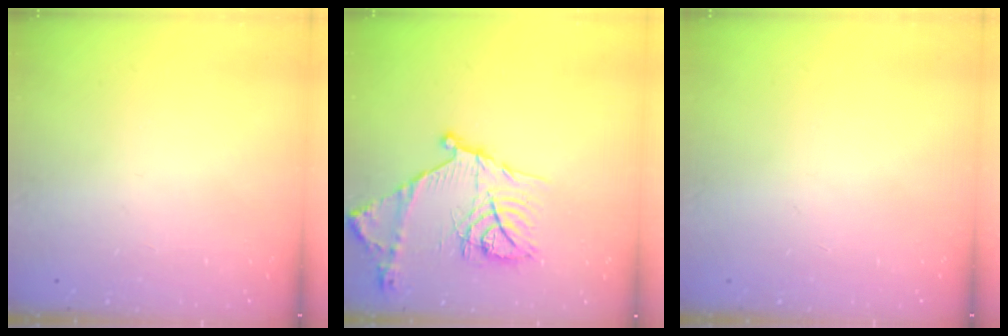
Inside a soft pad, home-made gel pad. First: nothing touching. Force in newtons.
{"total": 19.6, "press": 19.6, "slide": 1.5}
{"total": 0.0}